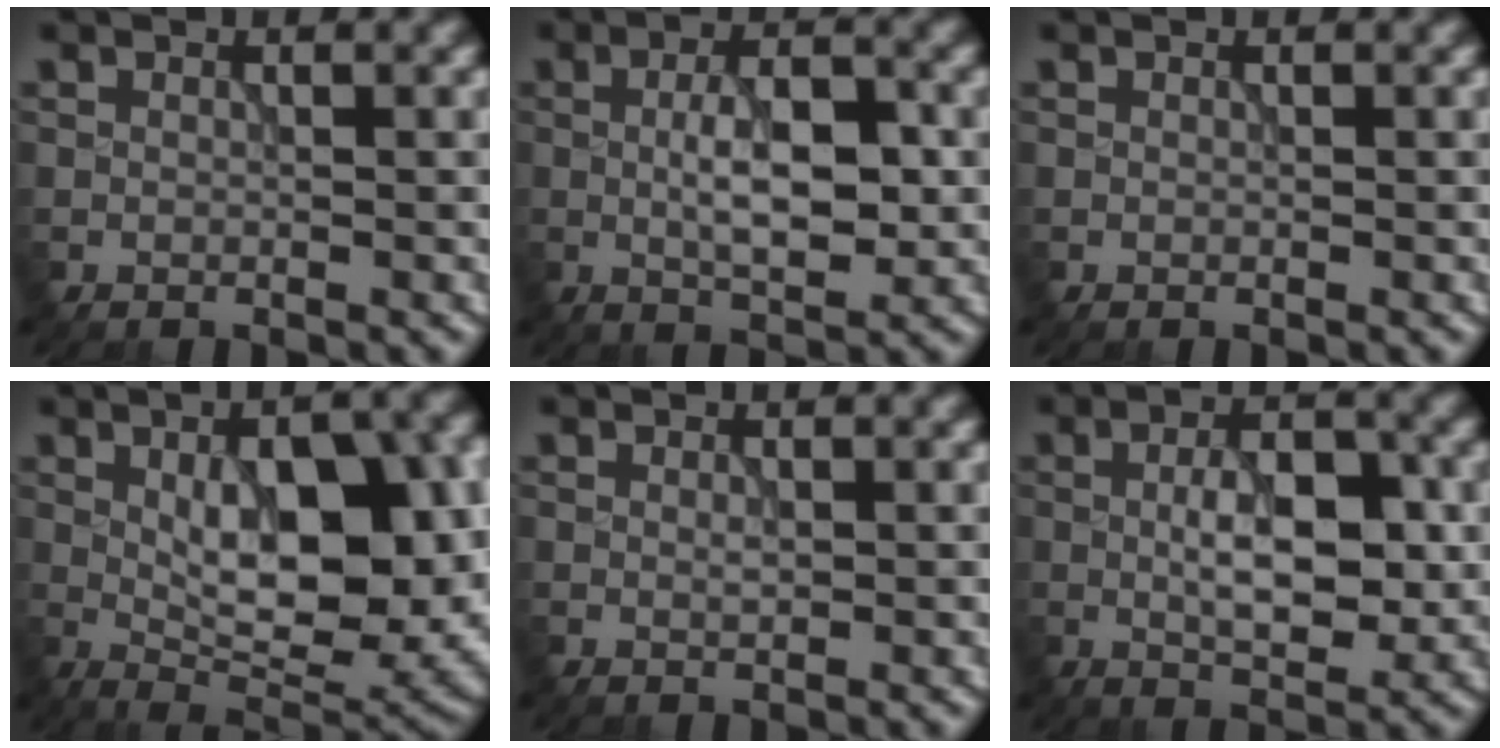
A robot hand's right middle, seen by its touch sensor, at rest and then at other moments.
{"total": 5.5, "force": [-0.2, 2.1, 5.0], "torque": [-0.093, 0.000, -0.003]}
{"total": 0.0}
{"total": 12.3, "force": [0.1, 5.4, 11.1], "torque": [-0.166, -0.004, 0.008]}
{"total": 0.6, "force": [0.1, 0.2, 0.5], "torque": [-0.011, -0.001, 0.001]}
{"total": 6.0, "force": [-0.2, 2.7, 5.3], "torque": [-0.093, -0.002, -0.003]}